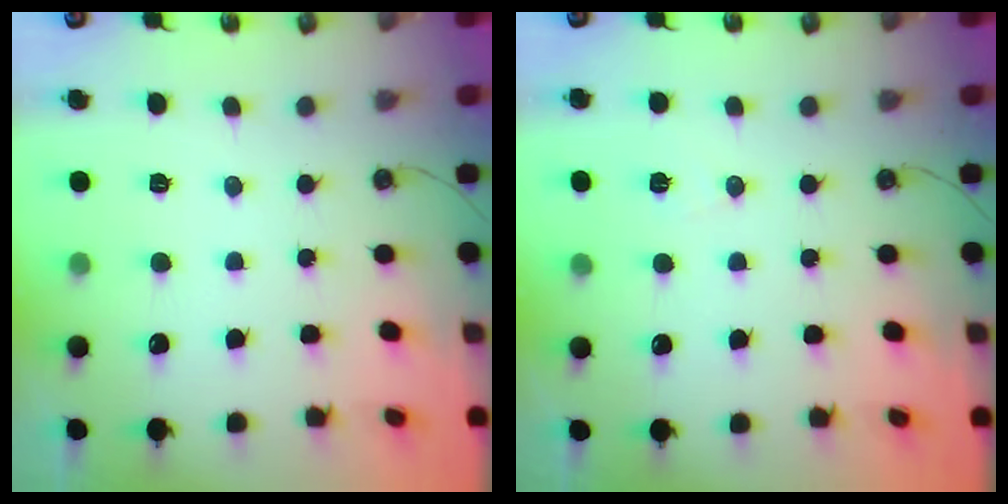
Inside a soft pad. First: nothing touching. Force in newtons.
{"total": 5.2, "press": 4.3, "slide": 2.9}